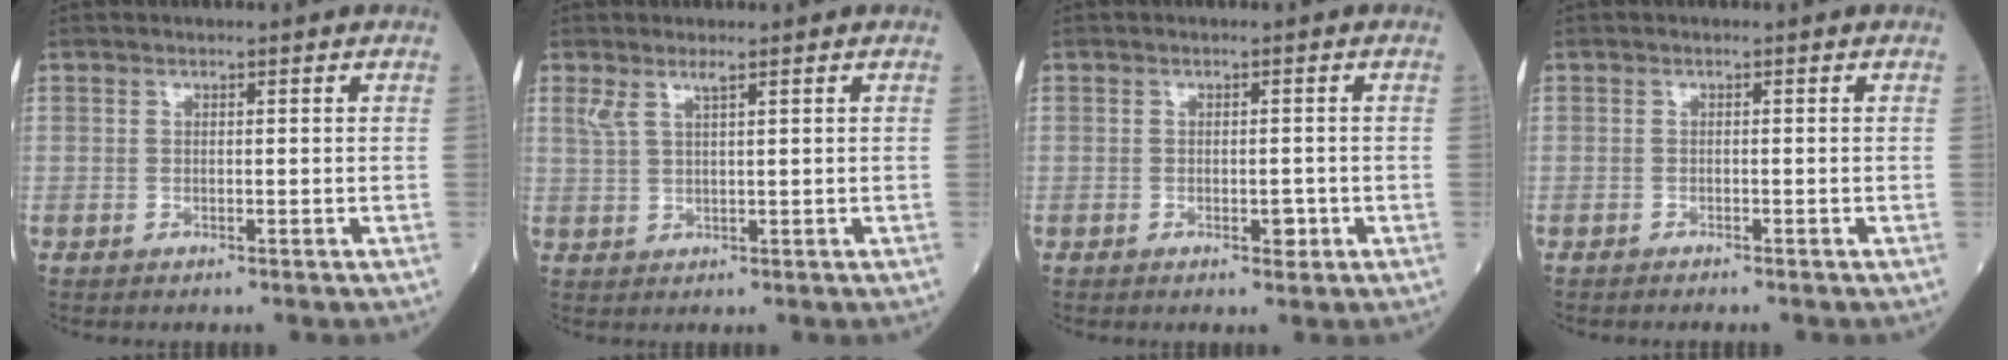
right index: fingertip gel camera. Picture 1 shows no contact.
{"total": 2.4, "force": [1.6, 0.1, 1.8], "torque": [-0.048, 0.009, 0.038]}
{"total": 1.9, "force": [-0.8, 0.8, 1.5], "torque": [-0.019, 0.001, -0.010]}
{"total": 0.9, "force": [-0.9, 0.0, 0.2], "torque": [-0.005, -0.001, -0.013]}